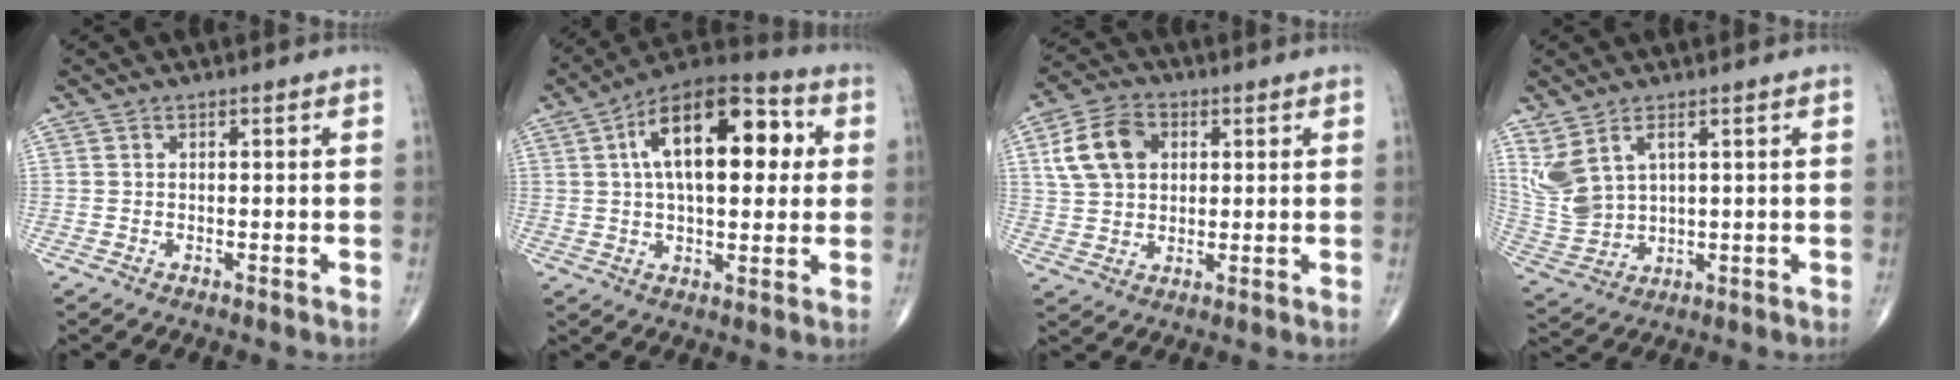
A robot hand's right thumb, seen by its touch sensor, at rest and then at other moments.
{"total": 20.0, "force": [4.5, 9.9, 16.8], "torque": [-0.236, 0.021, 0.060]}
{"total": 10.6, "force": [3.0, 7.6, 6.7], "torque": [-0.111, 0.008, 0.053]}
{"total": 8.2, "force": [3.8, 4.5, 5.7], "torque": [-0.127, -0.011, 0.095]}